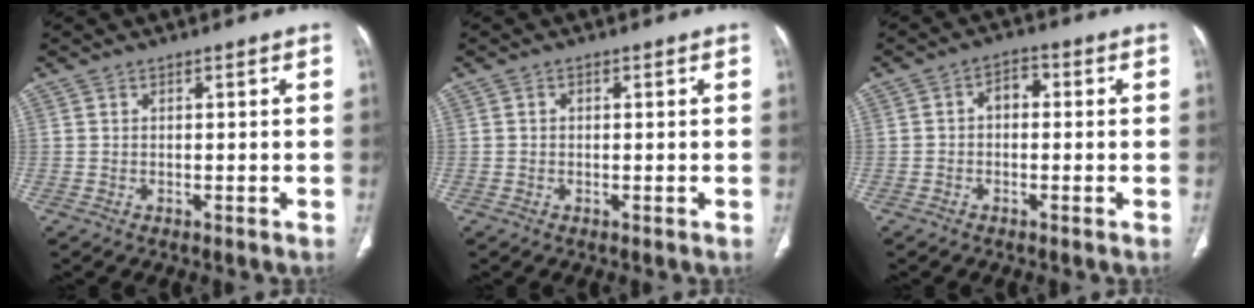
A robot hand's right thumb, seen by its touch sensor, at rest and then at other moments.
{"total": 0.7, "force": [0.0, 0.5, 0.4], "torque": [-0.004, 0.003, -0.002]}
{"total": 3.7, "force": [-0.1, 2.5, 2.6], "torque": [-0.028, 0.016, -0.013]}